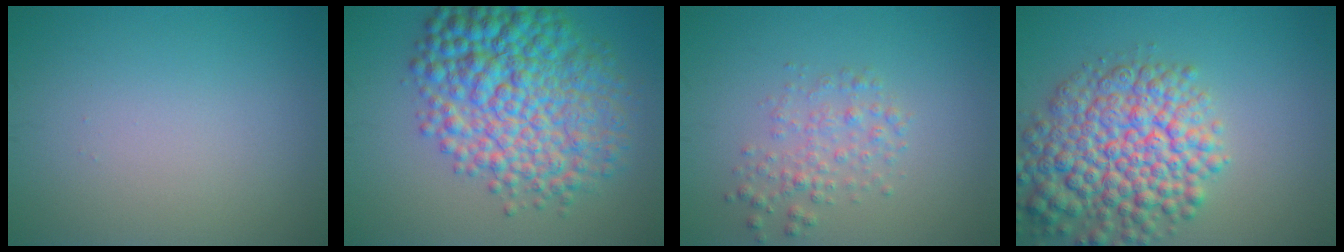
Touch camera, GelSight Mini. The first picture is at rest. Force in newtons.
{"total": 10.1, "press": 10.1, "slide": 0.1}
{"total": 2.3, "press": 2.3, "slide": 0.0}
{"total": 9.1, "press": 9.1, "slide": 0.4}